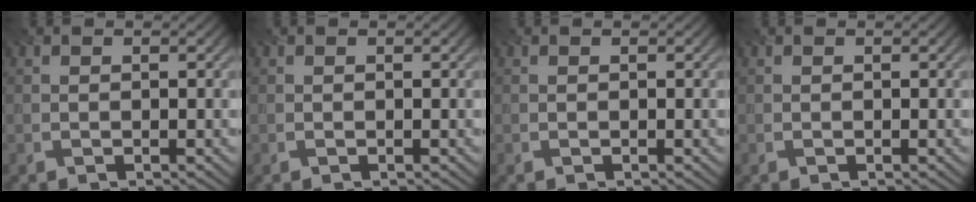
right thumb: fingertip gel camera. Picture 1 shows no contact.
{"total": 0.0}
{"total": 0.0}
{"total": 0.0}